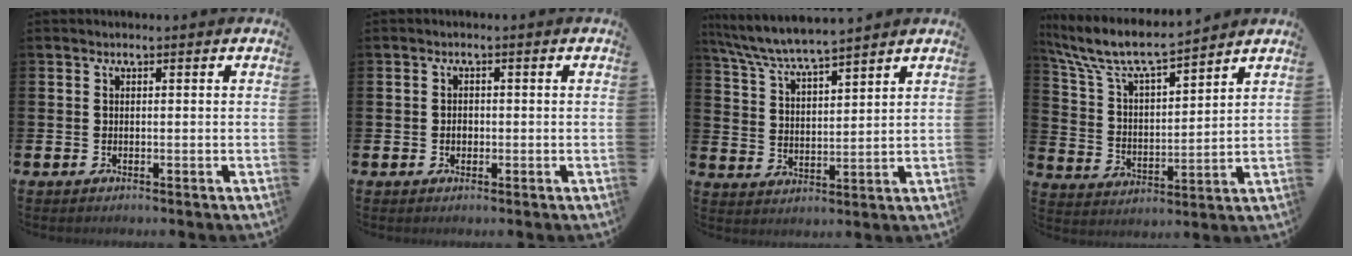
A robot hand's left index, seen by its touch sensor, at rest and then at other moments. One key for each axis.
{"total": 1.3, "fx": -0.3, "fy": 1.0, "fz": 0.8, "tx": -0.006, "ty": 0.003, "tz": -0.009}
{"total": 6.2, "fx": 6.0, "fy": 0.1, "fz": 1.4, "tx": -0.057, "ty": -0.036, "tz": 0.106}
{"total": 8.3, "fx": 7.6, "fy": 1.4, "fz": 3.1, "tx": -0.100, "ty": -0.049, "tz": 0.131}